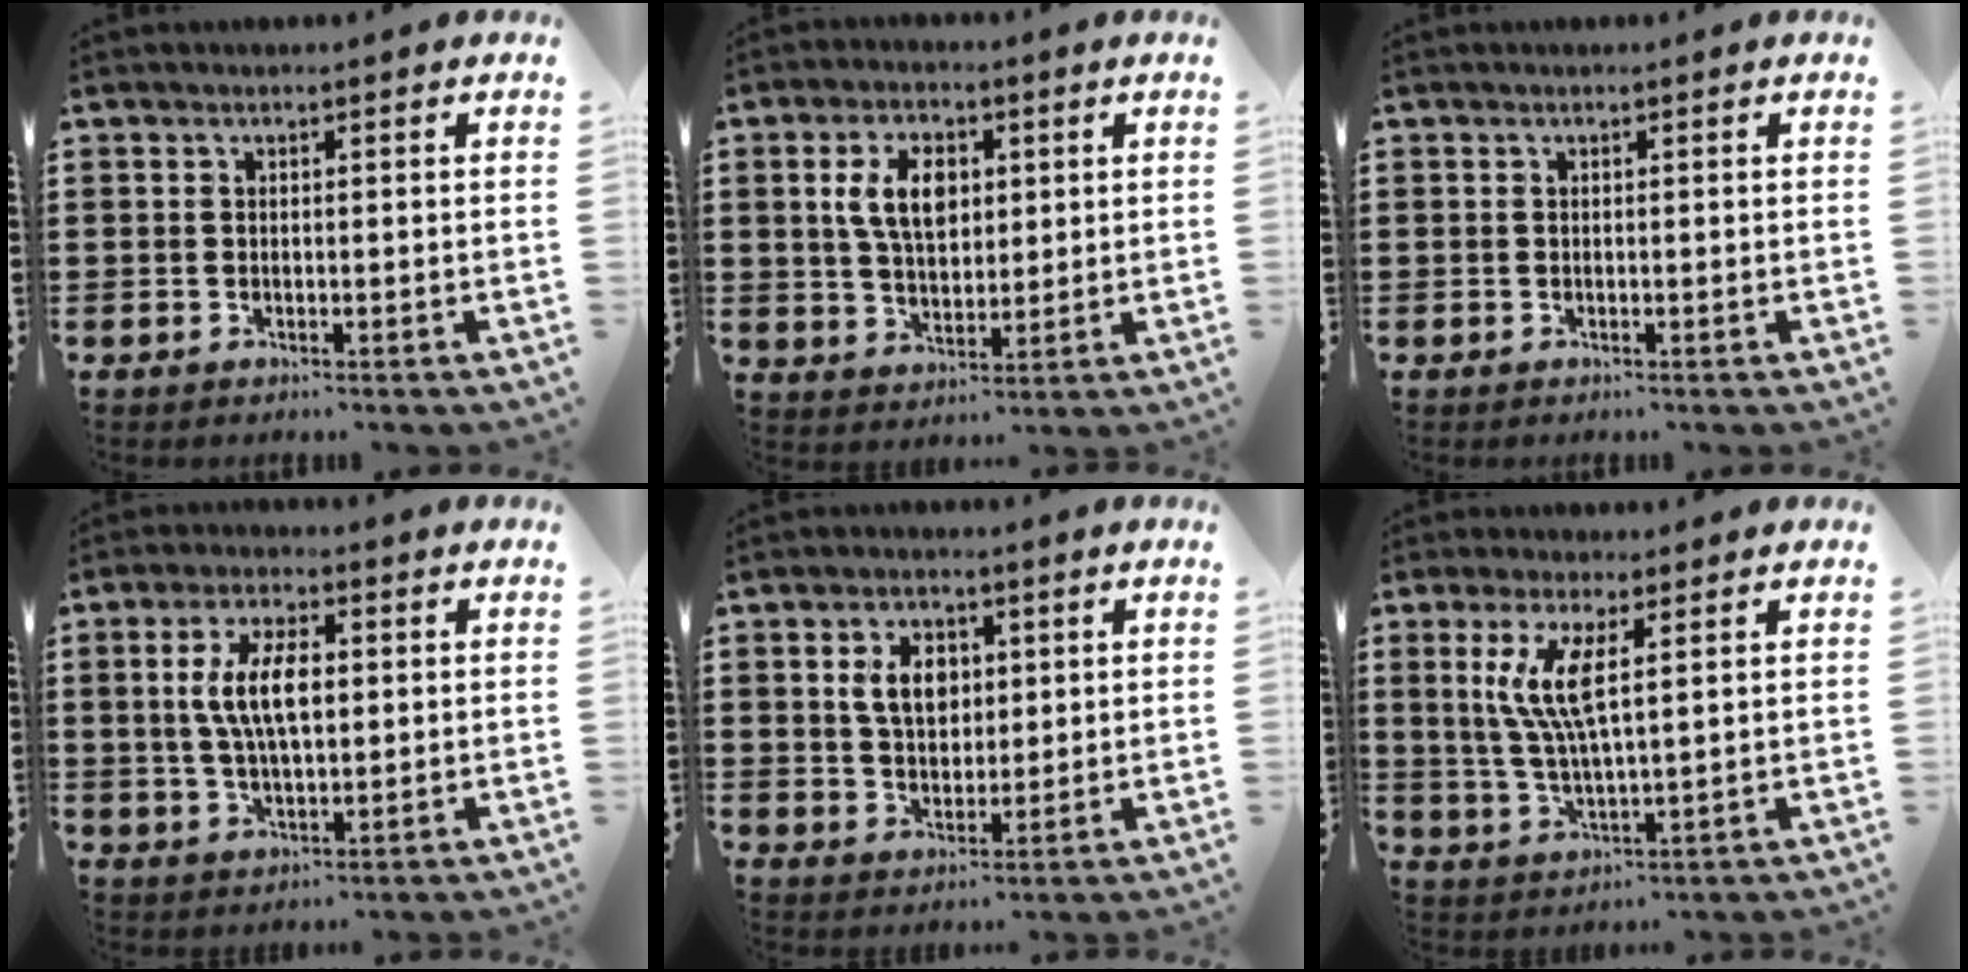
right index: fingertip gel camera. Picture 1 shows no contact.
{"total": 7.5, "force": [1.8, 4.6, 5.7], "torque": [-0.130, 0.008, 0.024]}
{"total": 0.0}
{"total": 8.2, "force": [1.1, 3.4, 7.4], "torque": [-0.158, 0.007, 0.014]}
{"total": 5.9, "force": [1.5, 4.0, 4.1], "torque": [-0.093, 0.009, 0.021]}
{"total": 7.5, "force": [2.4, 1.7, 6.9], "torque": [-0.155, -0.004, 0.036]}